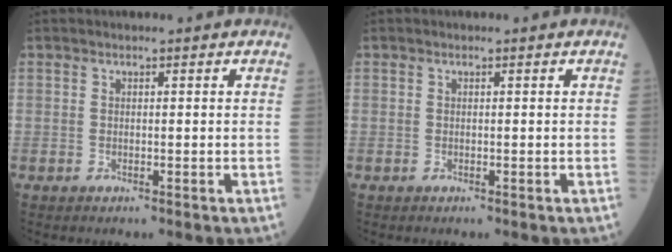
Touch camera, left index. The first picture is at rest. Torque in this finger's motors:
{"motor_torque": [0.00, 0.00, -0.01, 0.00]}